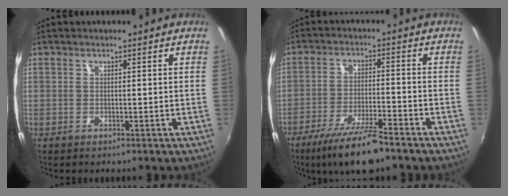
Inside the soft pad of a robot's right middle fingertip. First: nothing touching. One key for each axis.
{"total": 11.1, "fx": -8.4, "fy": 1.8, "fz": 7.1, "tx": -0.152, "ty": -0.020, "tz": -0.147}